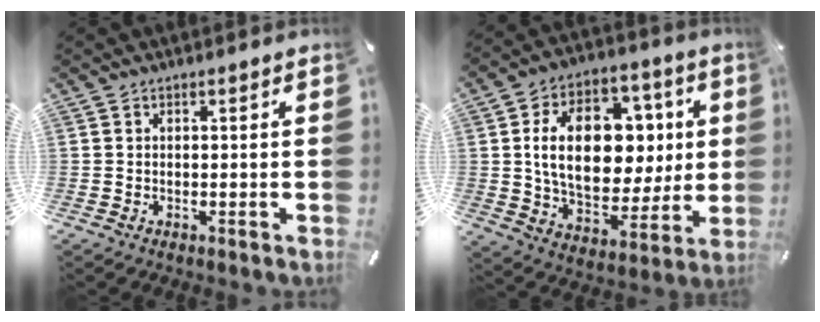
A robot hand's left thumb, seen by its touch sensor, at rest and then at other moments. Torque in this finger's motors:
{"motor_torque": [2.55, 2.46, 1.63, -1.13, 0.75]}